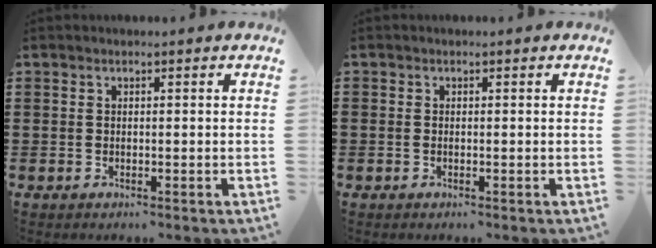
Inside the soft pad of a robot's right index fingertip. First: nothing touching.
{"total": 0.0}